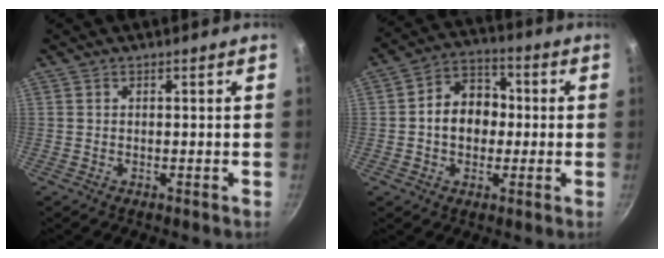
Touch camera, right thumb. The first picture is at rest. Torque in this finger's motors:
{"motor_torque": [-0.16, 0.65, 0.52, 0.62, 0.06]}